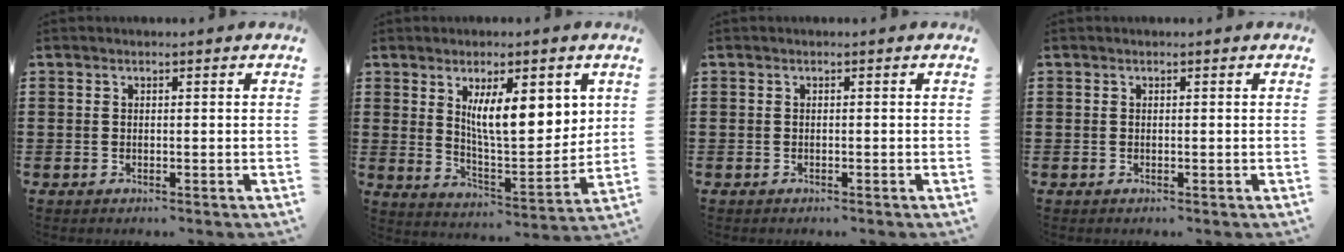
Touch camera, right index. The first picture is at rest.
{"total": 10.3, "force": [3.8, 3.5, 8.9], "torque": [-0.146, -0.012, 0.060]}
{"total": 0.0}
{"total": 0.0}